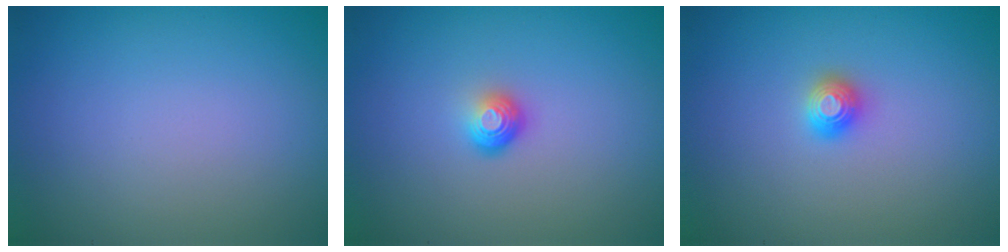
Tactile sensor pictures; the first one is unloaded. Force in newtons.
{"total": 1.8, "press": 1.2, "slide": 1.4}
{"total": 1.2, "press": 1.2, "slide": 0.2}